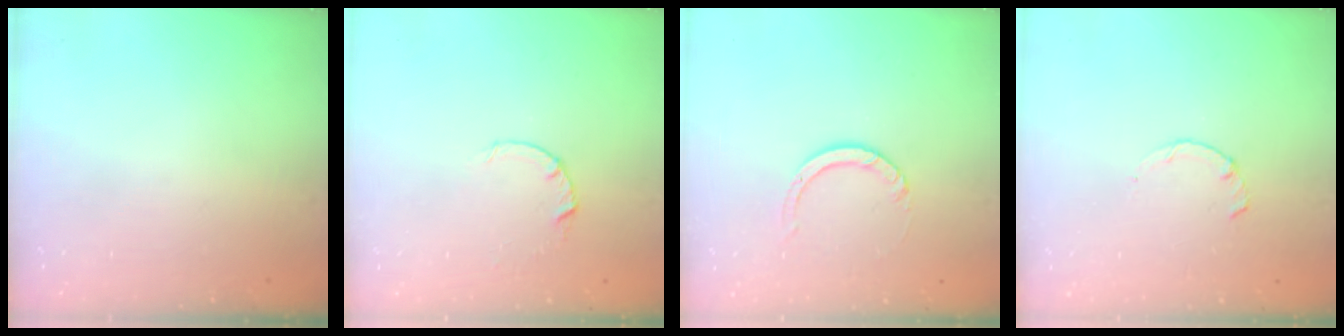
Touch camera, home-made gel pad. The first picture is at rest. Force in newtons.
{"total": 2.6, "press": 2.6, "slide": 0.4}
{"total": 3.2, "press": 3.2, "slide": 0.3}
{"total": 1.7, "press": 1.7, "slide": 0.3}